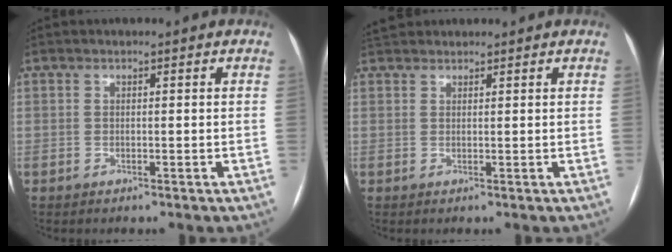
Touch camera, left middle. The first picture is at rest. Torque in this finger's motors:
{"motor_torque": [0.75, -0.91, 0.04, 0.02]}